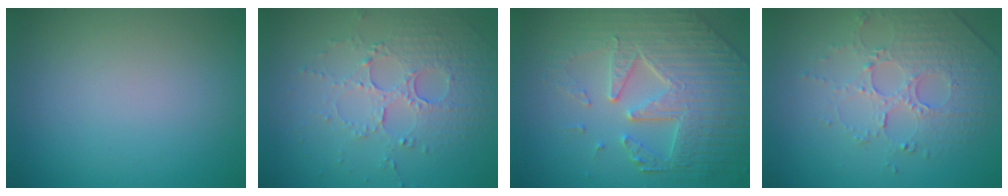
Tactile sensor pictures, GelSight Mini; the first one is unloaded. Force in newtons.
{"total": 5.3, "press": 3.7, "slide": 3.9}
{"total": 7.8, "press": 5.9, "slide": 5.1}
{"total": 5.1, "press": 3.5, "slide": 3.7}